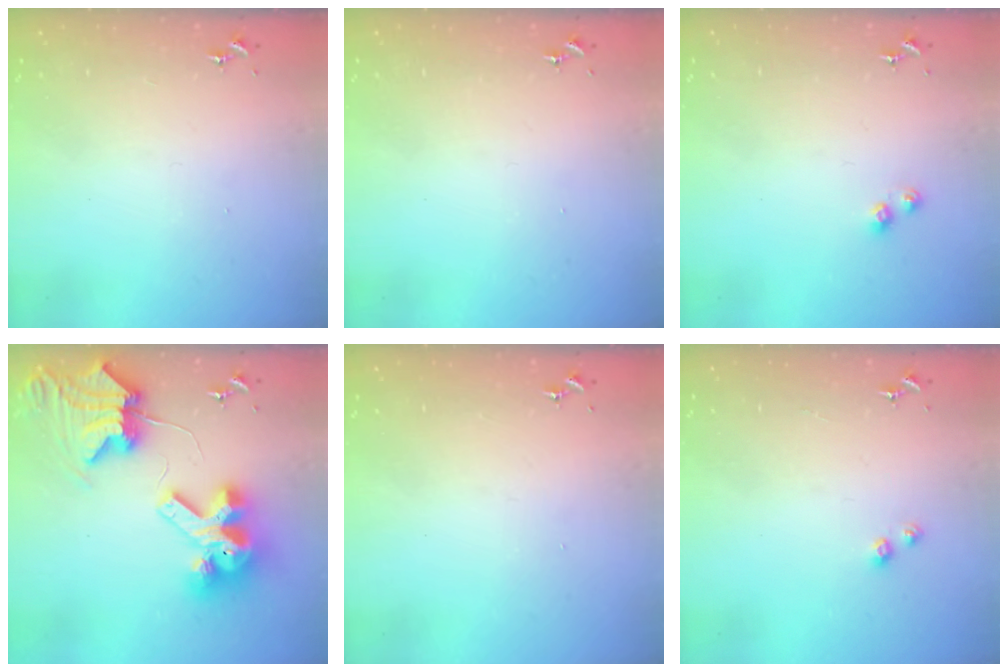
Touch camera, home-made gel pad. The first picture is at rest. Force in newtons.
{"total": 0.0}
{"total": 3.4, "press": 3.3, "slide": 0.5}
{"total": 14.4, "press": 14.3, "slide": 1.9}
{"total": 0.0}
{"total": 3.9, "press": 3.9, "slide": 0.6}